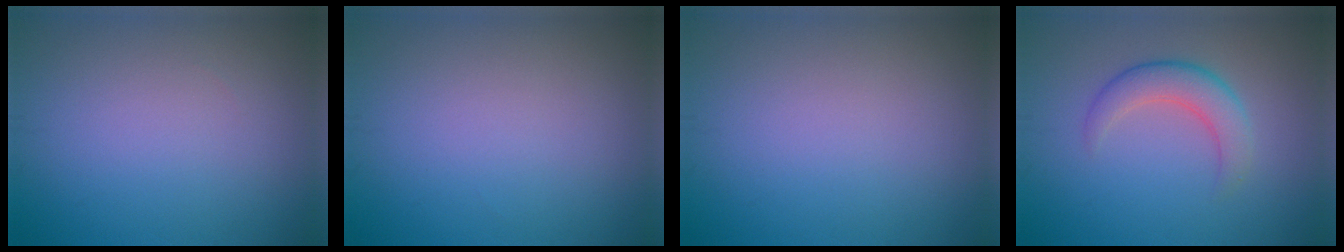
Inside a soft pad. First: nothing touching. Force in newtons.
{"total": 0.0}
{"total": 0.0}
{"total": 3.5, "press": 3.5, "slide": 0.4}